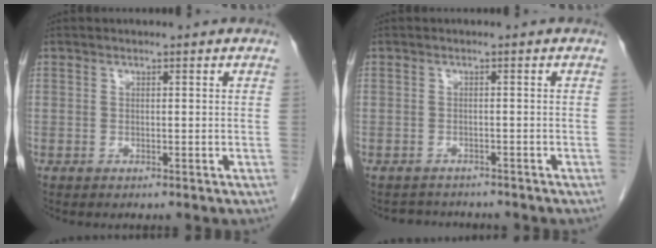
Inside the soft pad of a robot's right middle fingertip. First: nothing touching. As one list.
[{"total": 2.9, "force": [-2.8, 0.8, 0.0], "torque": [-0.001, -0.005, -0.040]}]